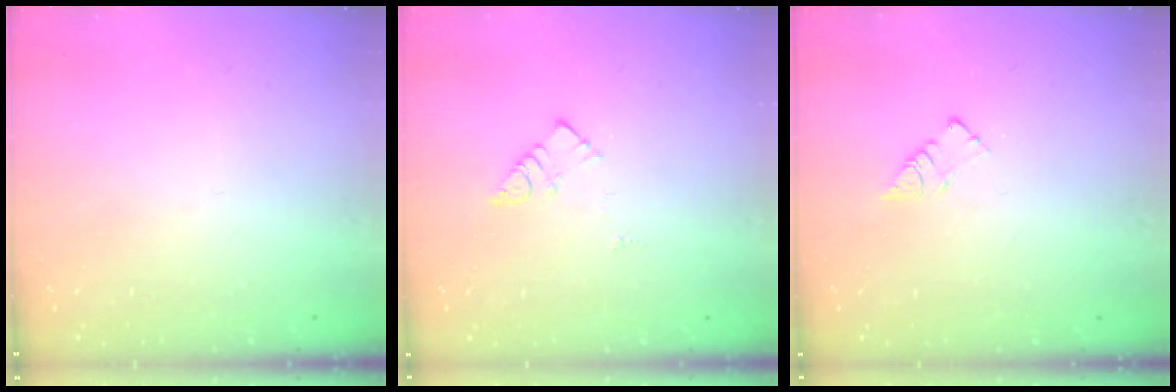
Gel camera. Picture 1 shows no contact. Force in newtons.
{"total": 5.6, "press": 5.6, "slide": 0.1}
{"total": 3.1, "press": 3.1, "slide": 0.2}